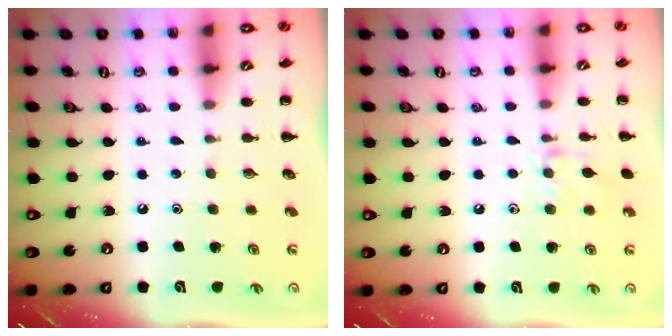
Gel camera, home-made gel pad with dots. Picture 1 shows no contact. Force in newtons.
{"total": 7.2, "press": 7.1, "slide": 1.5}